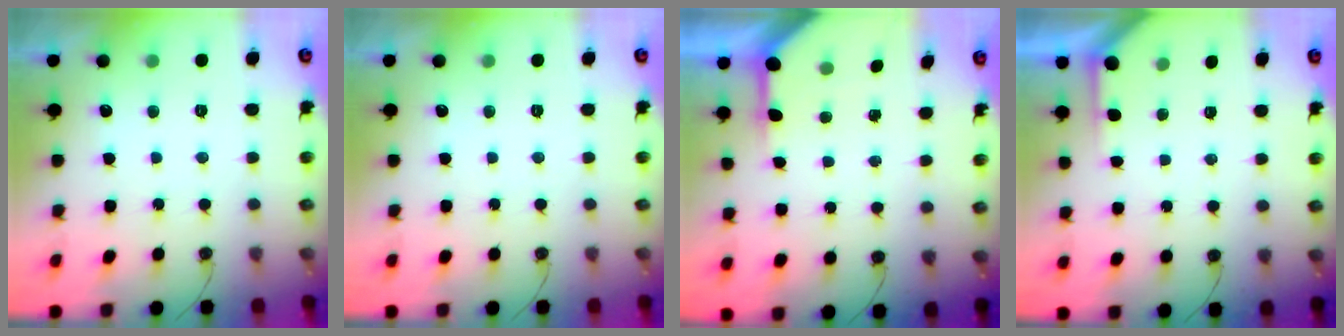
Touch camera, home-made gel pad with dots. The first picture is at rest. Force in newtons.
{"total": 0.0}
{"total": 5.0, "press": 5.0, "slide": 0.2}
{"total": 2.2, "press": 2.2, "slide": 0.3}